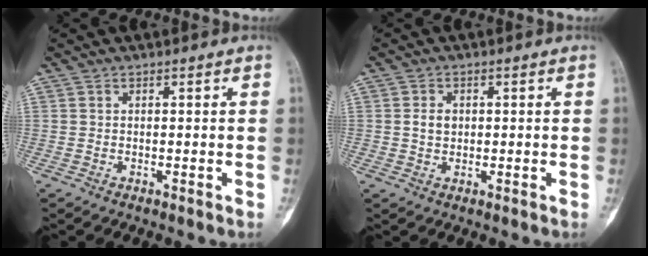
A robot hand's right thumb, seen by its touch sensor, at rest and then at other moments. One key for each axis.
{"total": 2.6, "fx": 0.3, "fy": 2.1, "fz": 1.6, "tx": -0.013, "ty": 0.005, "tz": 0.007}